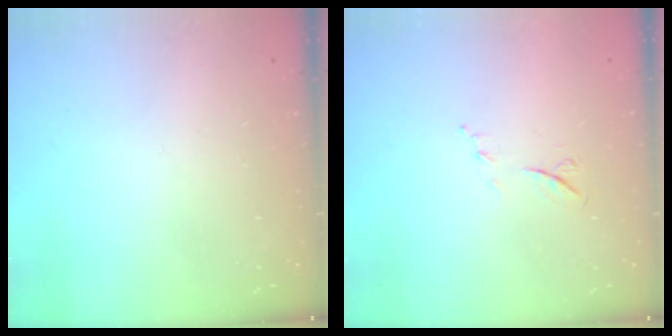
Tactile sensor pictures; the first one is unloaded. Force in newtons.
{"total": 6.1, "press": 5.9, "slide": 1.5}